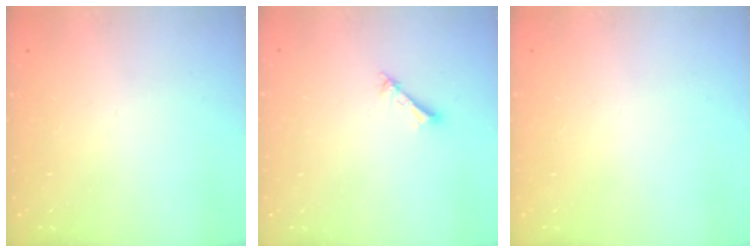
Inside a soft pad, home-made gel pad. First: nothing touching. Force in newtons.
{"total": 1.5, "press": 1.5, "slide": 0.2}
{"total": 0.0}